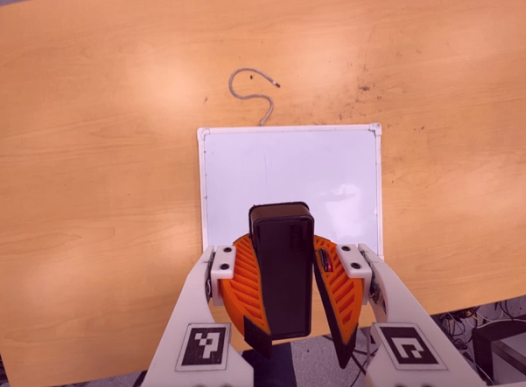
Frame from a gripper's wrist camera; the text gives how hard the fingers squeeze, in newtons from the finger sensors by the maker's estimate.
{"total": 11.1, "left": 11.2, "right": 11.0}